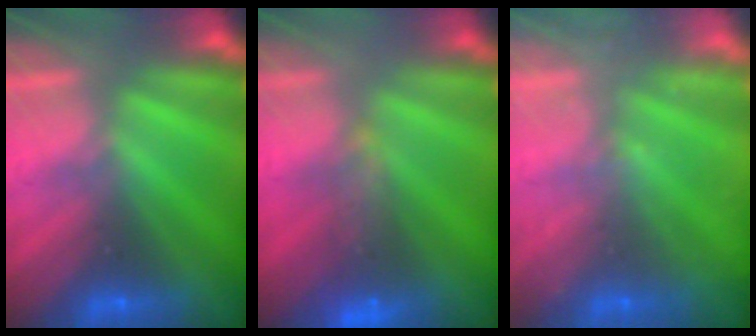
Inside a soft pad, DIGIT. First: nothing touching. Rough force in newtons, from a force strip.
{"total": 6.4}
{"total": 2.4}